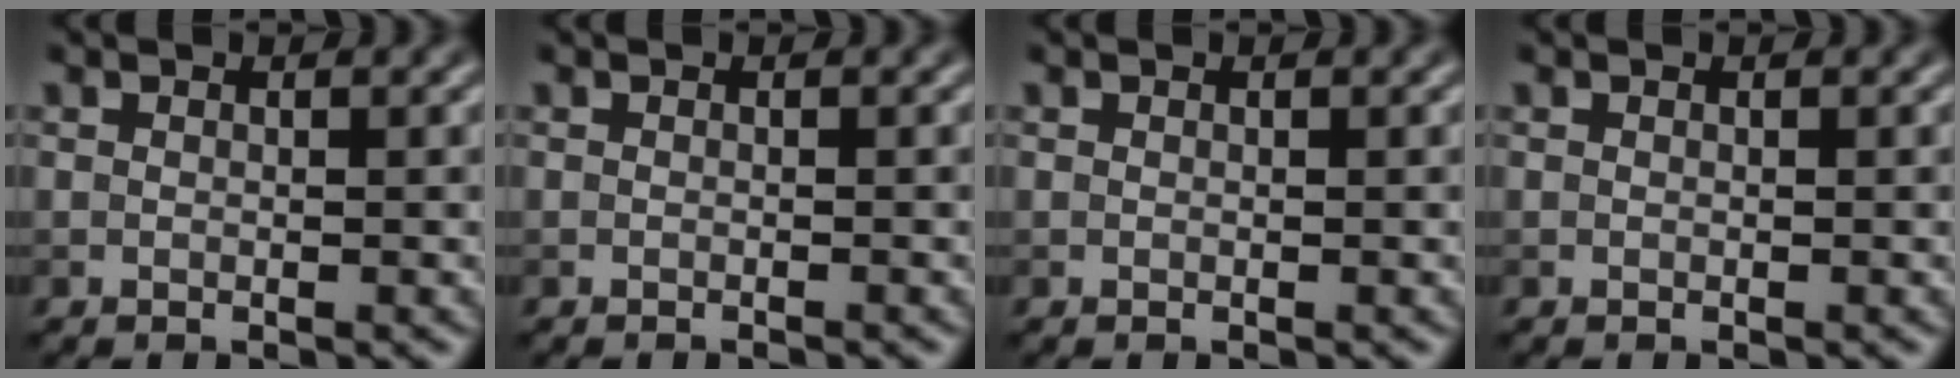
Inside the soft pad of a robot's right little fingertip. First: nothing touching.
{"total": 0.6, "force": [-0.6, 0.0, 0.2], "torque": [0.003, 0.001, -0.009]}
{"total": 0.0}
{"total": 0.0}